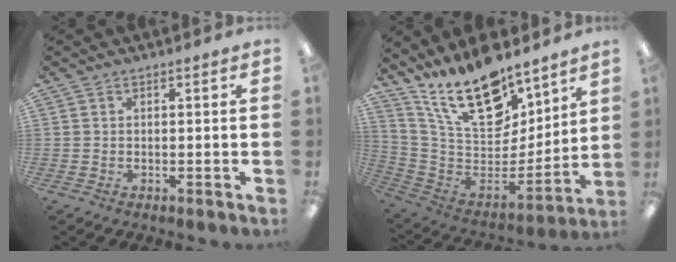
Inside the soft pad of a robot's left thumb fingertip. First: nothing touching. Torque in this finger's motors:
{"motor_torque": [0.40, 0.30, 1.51, -1.26, 0.15]}